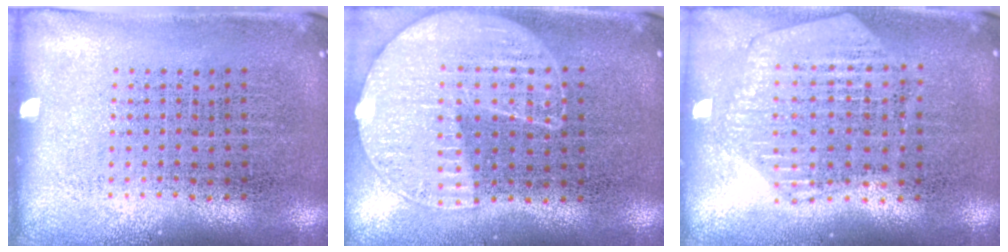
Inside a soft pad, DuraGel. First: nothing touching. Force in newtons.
{"total": 1.1, "press": 1.1, "slide": 0.4}
{"total": 1.2, "press": 1.2, "slide": 0.1}